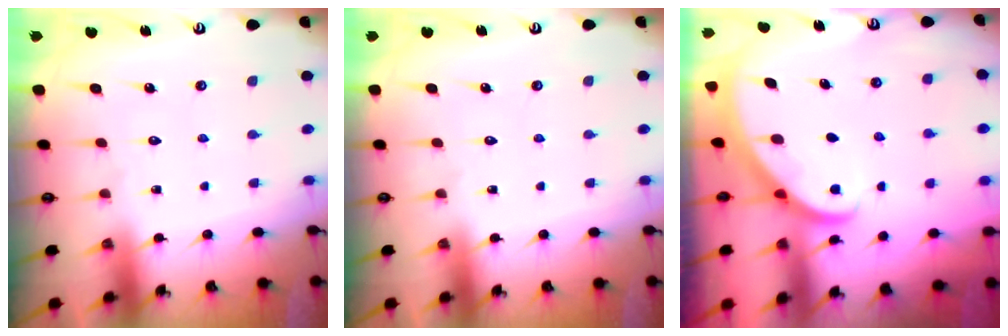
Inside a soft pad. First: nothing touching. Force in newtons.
{"total": 0.0}
{"total": 2.8, "press": 2.8, "slide": 0.2}